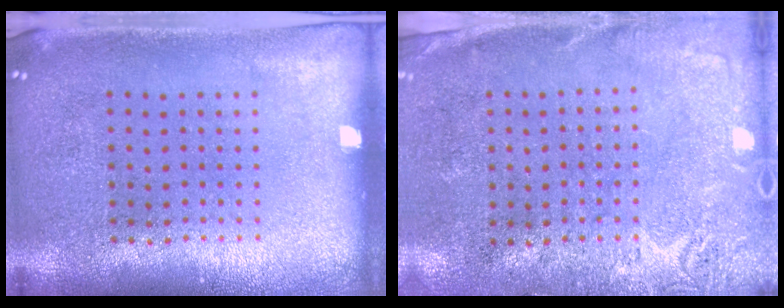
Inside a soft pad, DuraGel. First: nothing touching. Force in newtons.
{"total": 2.6, "press": 2.2, "slide": 1.4}